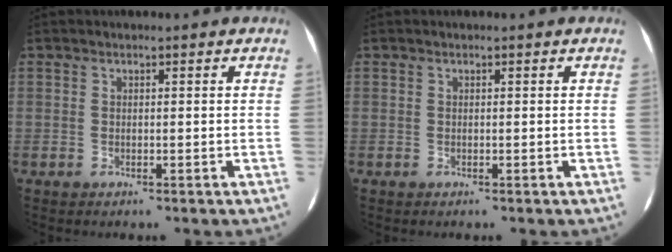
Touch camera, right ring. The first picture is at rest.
{"total": 0.0}